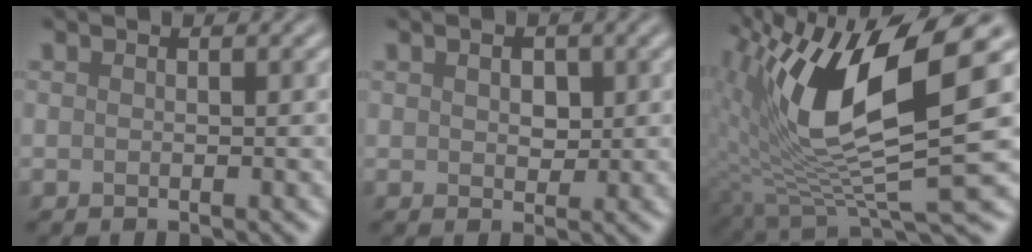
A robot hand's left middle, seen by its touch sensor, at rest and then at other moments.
{"total": 1.6, "force": [0.6, 1.1, 0.9], "torque": [-0.017, -0.001, 0.009]}
{"total": 13.0, "force": [3.7, 3.7, 11.8], "torque": [-0.229, -0.007, 0.072]}